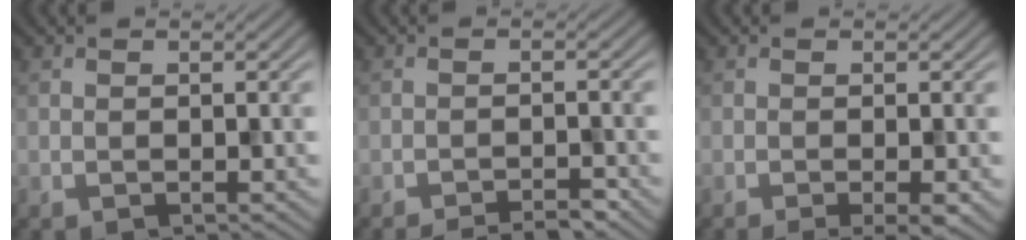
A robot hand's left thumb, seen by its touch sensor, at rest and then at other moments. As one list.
[{"total": 3.4, "force": [-3.0, 0.2, 1.6], "torque": [-0.024, 0.006, -0.048]}, {"total": 2.9, "force": [-1.6, 0.4, 2.4], "torque": [-0.035, 0.001, -0.026]}]